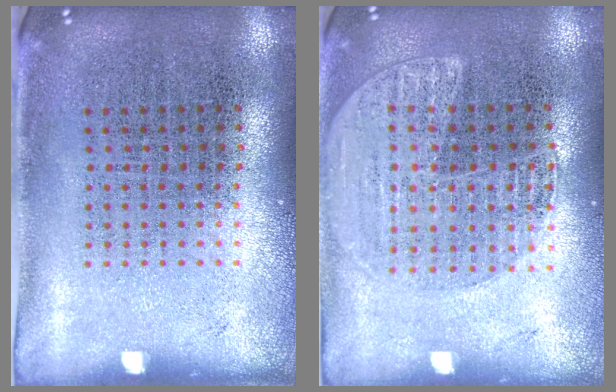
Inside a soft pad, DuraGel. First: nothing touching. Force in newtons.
{"total": 1.5, "press": 1.4, "slide": 0.4}